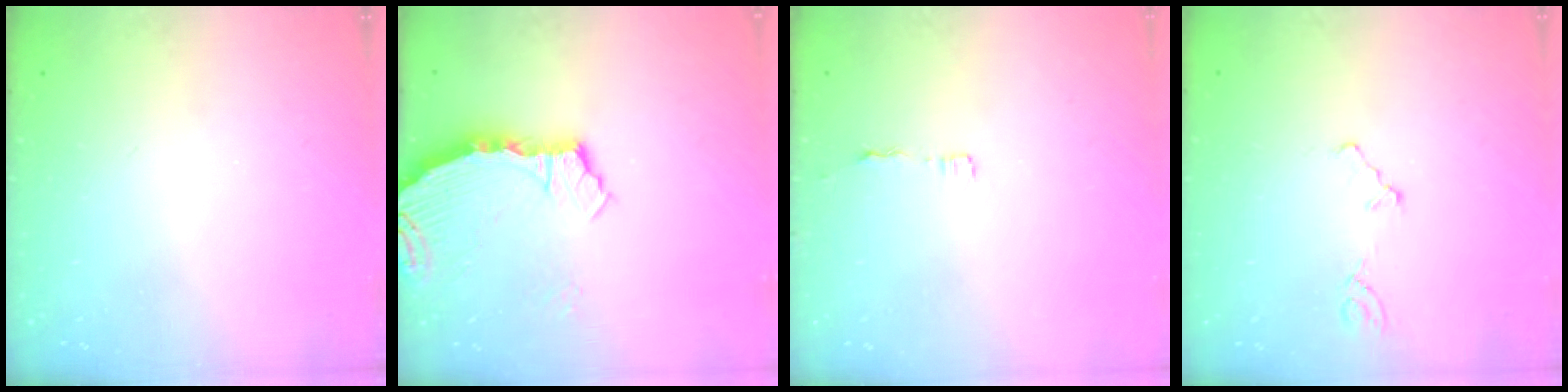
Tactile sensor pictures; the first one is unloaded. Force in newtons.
{"total": 3.9, "press": 3.9, "slide": 0.2}
{"total": 2.9, "press": 2.9, "slide": 0.4}
{"total": 1.5, "press": 1.5, "slide": 0.3}